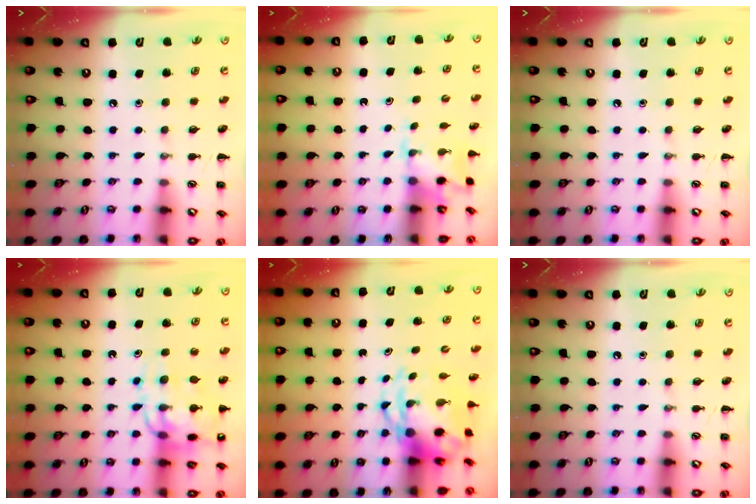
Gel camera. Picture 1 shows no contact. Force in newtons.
{"total": 1.7, "press": 1.6, "slide": 0.5}
{"total": 0.0}
{"total": 12.6, "press": 12.2, "slide": 3.2}
{"total": 5.9, "press": 5.6, "slide": 2.0}
{"total": 0.0}